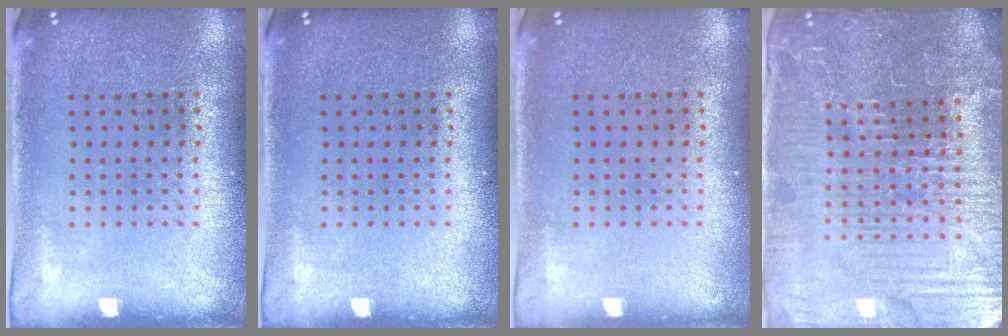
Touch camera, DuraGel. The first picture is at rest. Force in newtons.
{"total": 0.0}
{"total": 0.0}
{"total": 5.8, "press": 5.3, "slide": 2.3}